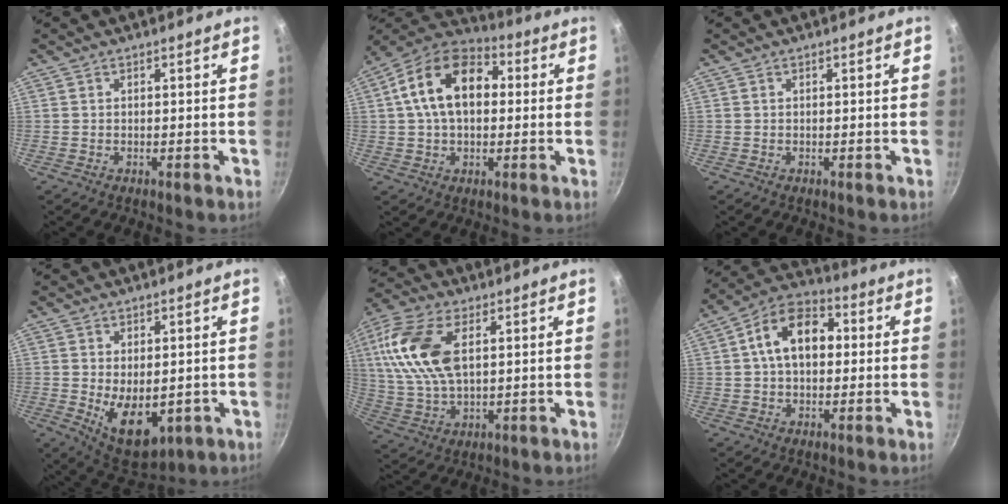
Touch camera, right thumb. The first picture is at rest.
{"total": 16.4, "force": [2.6, 10.6, 12.2], "torque": [-0.178, 0.029, 0.023]}
{"total": 0.0}
{"total": 10.7, "force": [-1.5, 6.4, 8.5], "torque": [-0.109, -0.015, 0.001]}
{"total": 16.0, "force": [4.3, 8.6, 12.8], "torque": [-0.254, -0.004, 0.082]}
{"total": 12.9, "force": [1.8, 8.5, 9.5], "torque": [-0.124, 0.029, 0.011]}